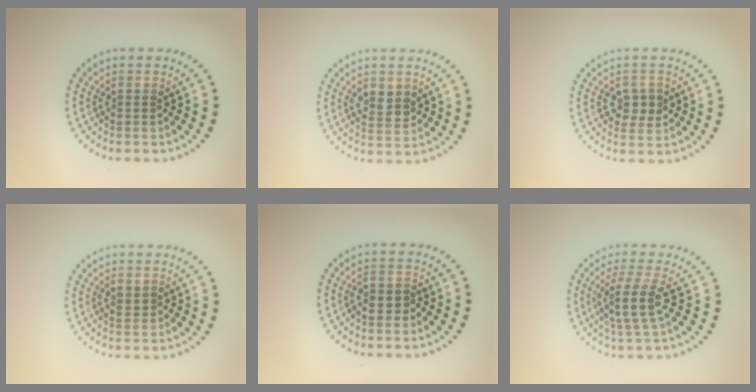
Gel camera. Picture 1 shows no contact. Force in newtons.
{"total": 2.4, "press": 2.4, "slide": 0.3}
{"total": 2.4, "press": 2.4, "slide": 0.3}
{"total": 0.7, "press": 0.7, "slide": 0.3}
{"total": 1.3, "press": 1.2, "slide": 0.6}
{"total": 3.4, "press": 2.6, "slide": 2.1}